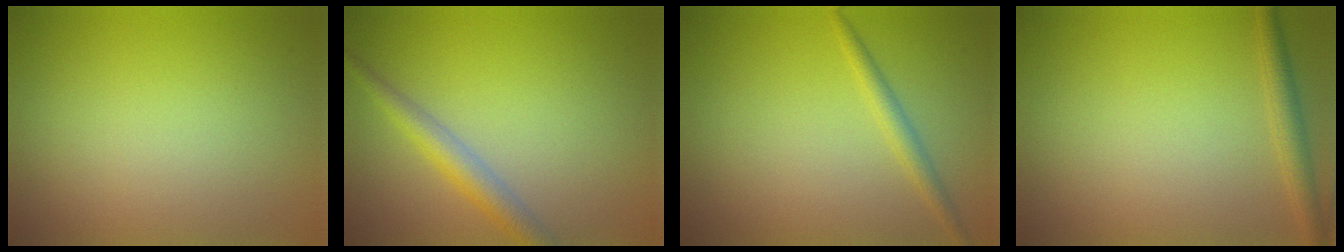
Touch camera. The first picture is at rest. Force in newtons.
{"total": 2.9, "press": 2.9, "slide": 0.1}
{"total": 1.6, "press": 1.6, "slide": 0.1}
{"total": 1.9, "press": 1.9, "slide": 0.1}